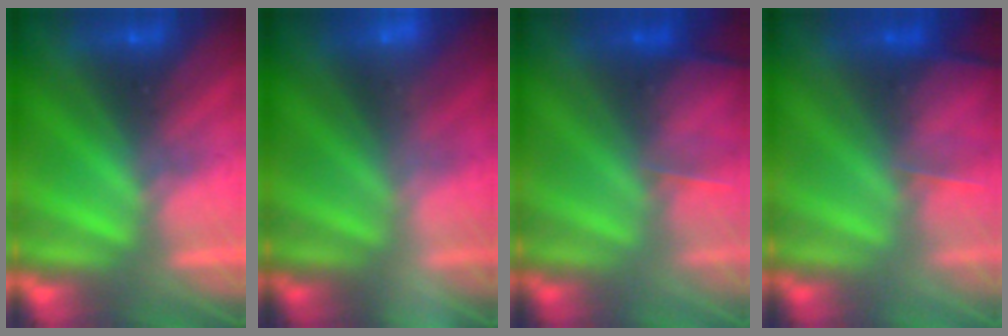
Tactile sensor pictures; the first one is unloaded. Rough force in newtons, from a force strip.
{"total": 2.2}
{"total": 2.2}
{"total": 2.2}